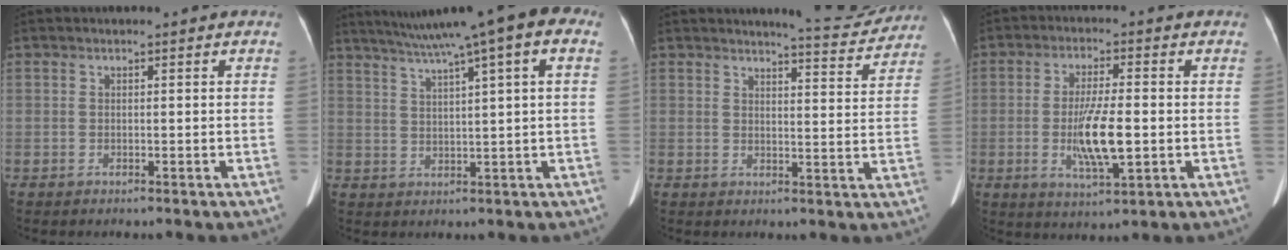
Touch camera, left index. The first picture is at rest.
{"total": 13.5, "force": [8.2, 0.2, 10.7], "torque": [-0.172, 0.032, 0.110]}
{"total": 7.1, "force": [7.0, 0.5, 1.3], "torque": [-0.016, -0.038, 0.074]}
{"total": 8.0, "force": [-1.7, 1.3, 7.7], "torque": [-0.146, -0.029, -0.031]}